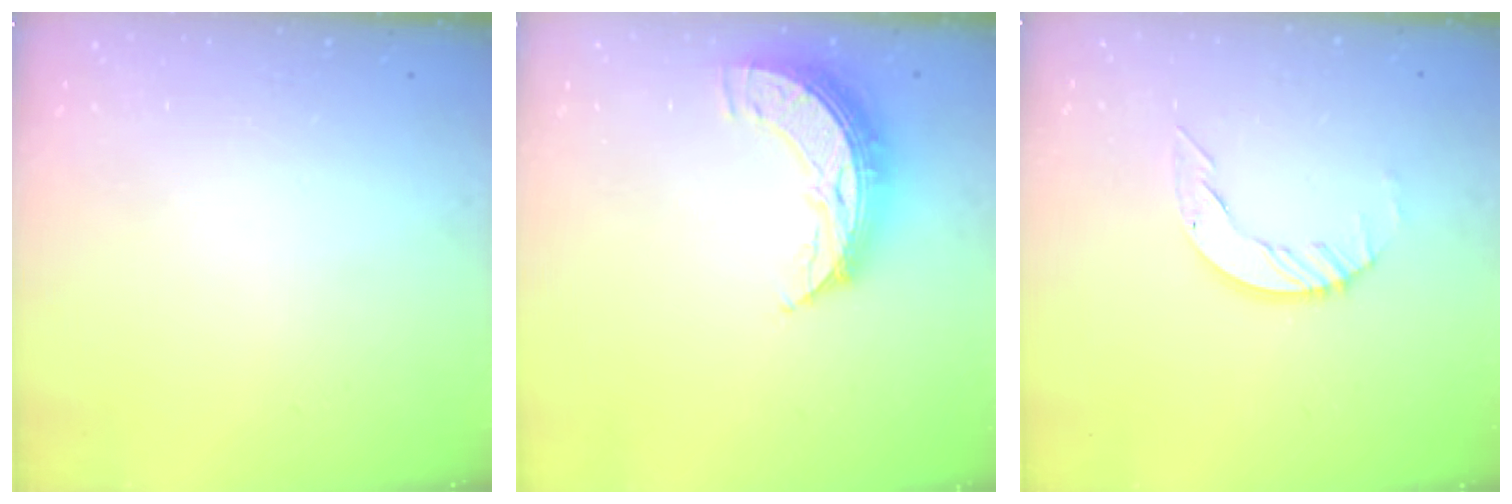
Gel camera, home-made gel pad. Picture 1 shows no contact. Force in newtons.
{"total": 10.1, "press": 10.0, "slide": 1.0}
{"total": 6.3, "press": 6.3, "slide": 0.2}